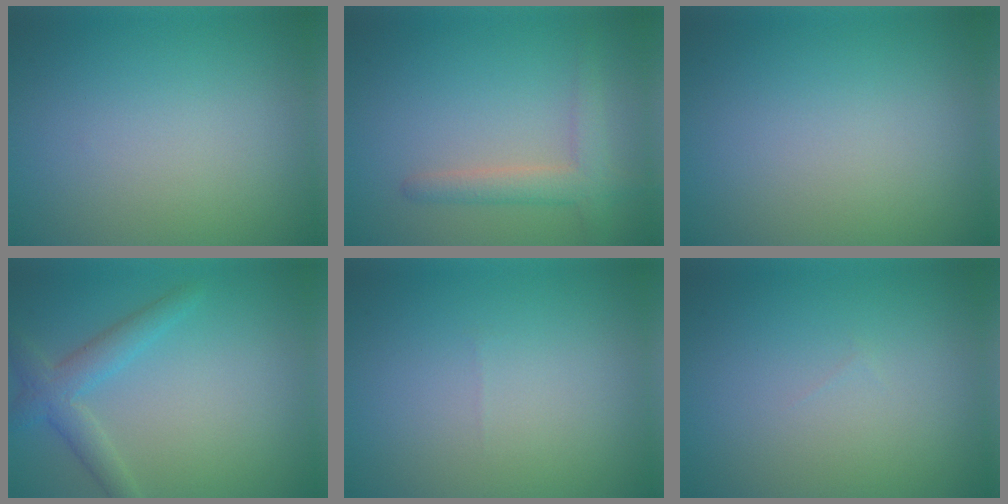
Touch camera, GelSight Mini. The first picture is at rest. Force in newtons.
{"total": 2.9, "press": 2.9, "slide": 0.2}
{"total": 0.0}
{"total": 3.1, "press": 3.1, "slide": 0.3}
{"total": 0.0}
{"total": 0.0}